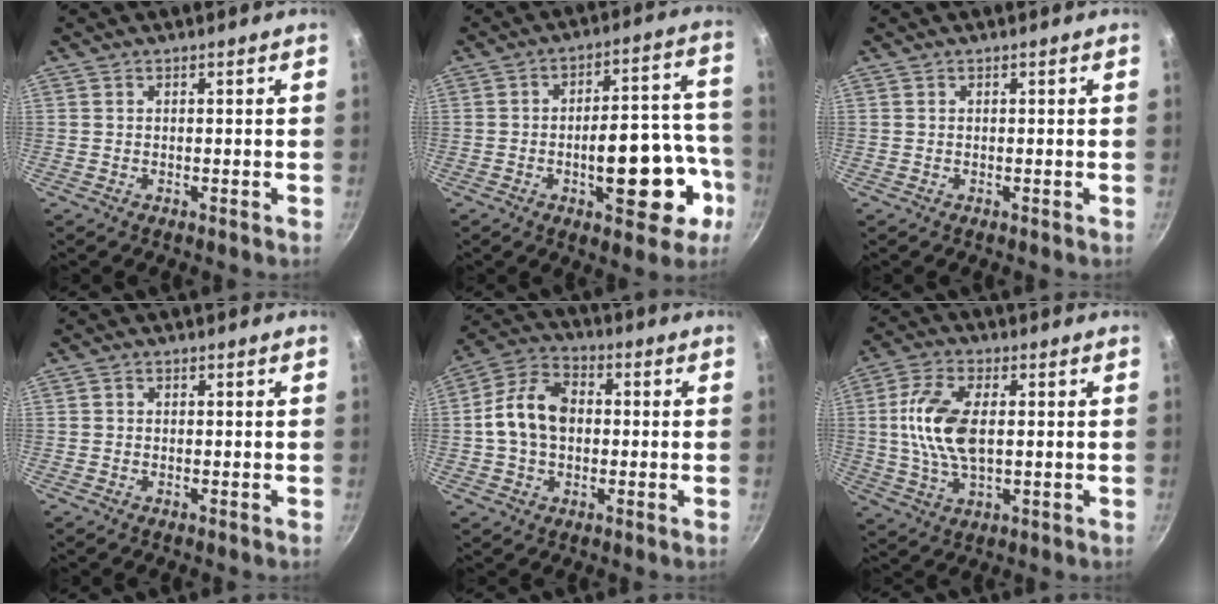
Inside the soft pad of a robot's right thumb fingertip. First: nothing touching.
{"total": 16.6, "force": [-5.8, 7.5, 13.6], "torque": [-0.143, 0.054, -0.075]}
{"total": 0.0}
{"total": 0.5, "force": [-0.1, 0.5, 0.1], "torque": [0.001, 0.002, -0.001]}
{"total": 11.9, "force": [0.3, 8.7, 8.2], "torque": [-0.127, 0.027, -0.012]}
{"total": 11.8, "force": [1.0, 6.2, 10.0], "torque": [-0.195, 0.009, 0.015]}